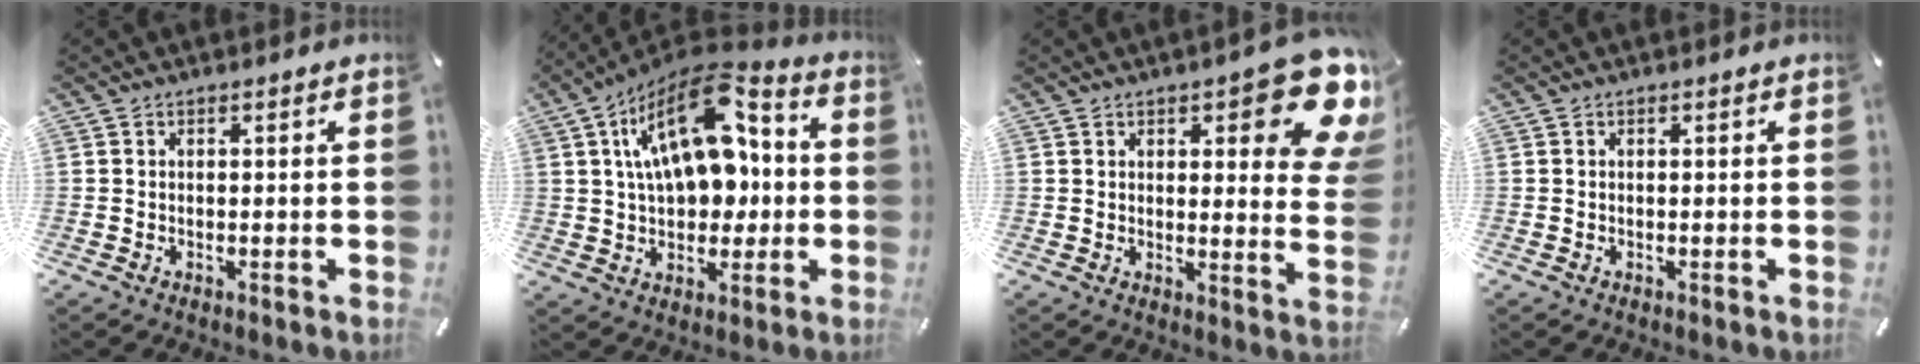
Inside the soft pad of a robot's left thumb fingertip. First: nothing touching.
{"total": 19.6, "force": [5.2, 11.7, 14.9], "torque": [-0.258, -0.029, 0.083]}
{"total": 15.7, "force": [8.5, 5.6, 12.0], "torque": [-0.146, -0.062, 0.141]}
{"total": 0.0}